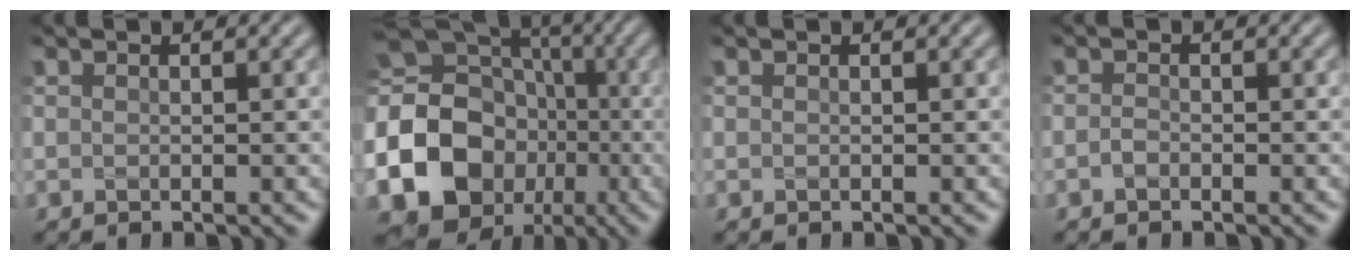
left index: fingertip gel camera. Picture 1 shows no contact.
{"total": 20.4, "force": [-4.2, 17.7, 9.1], "torque": [-0.200, -0.010, -0.099]}
{"total": 0.0}
{"total": 0.6, "force": [-0.4, 0.3, 0.3], "torque": [-0.009, 0.003, -0.011]}